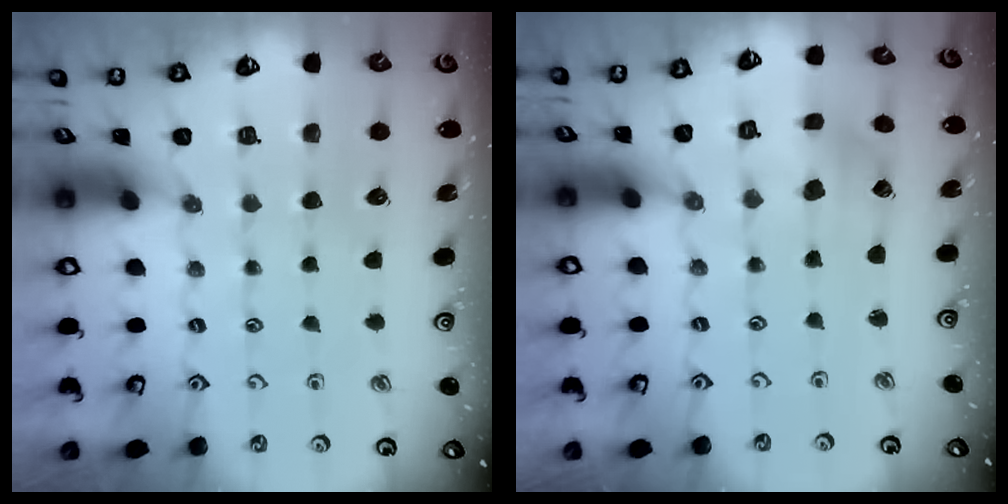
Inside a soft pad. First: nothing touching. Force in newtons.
{"total": 2.7, "press": 2.7, "slide": 0.4}